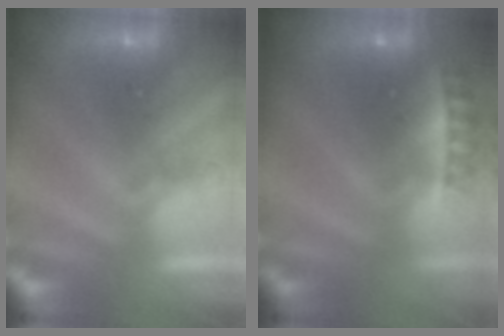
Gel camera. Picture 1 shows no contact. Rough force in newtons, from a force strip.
{"total": 2.4}